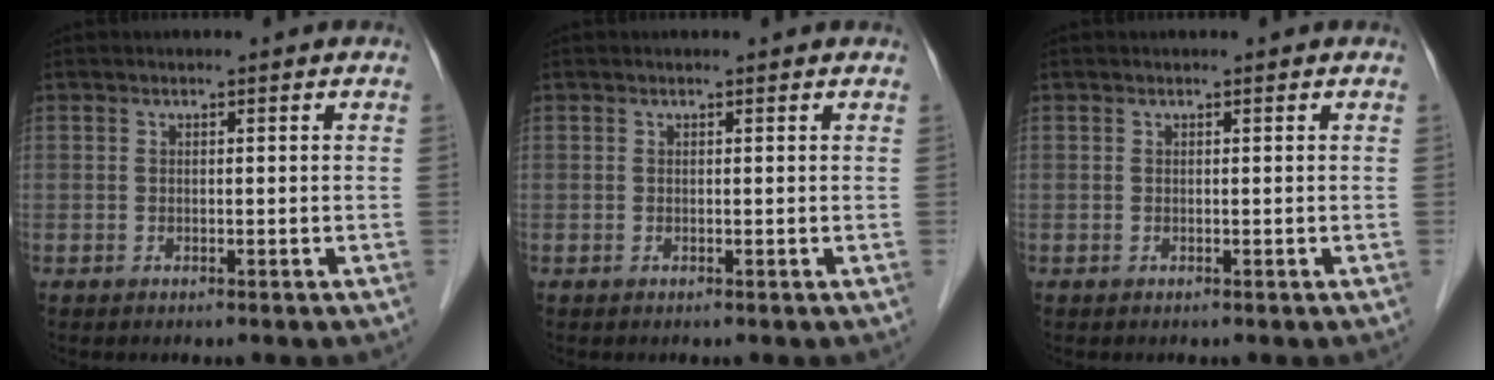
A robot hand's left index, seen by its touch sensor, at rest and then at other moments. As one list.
[{"total": 0.7, "force": [0.7, 0.1, 0.1], "torque": [-0.006, 0.005, 0.005]}, {"total": 0.0}]